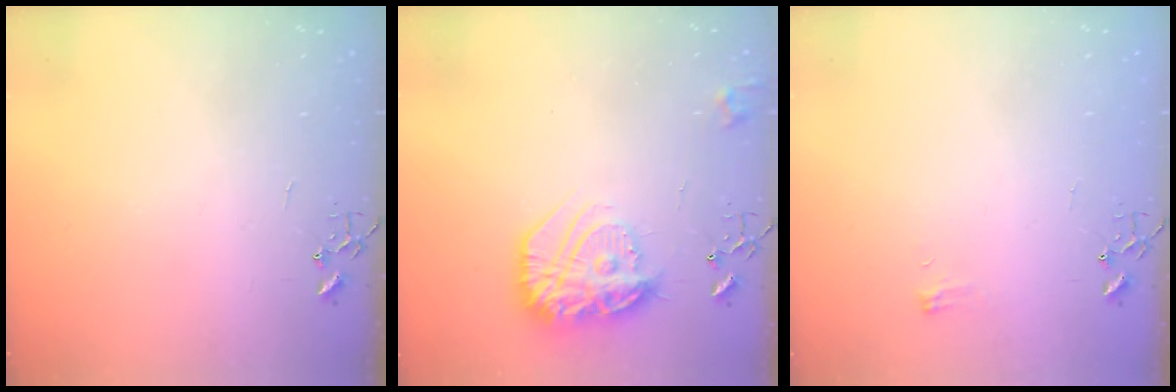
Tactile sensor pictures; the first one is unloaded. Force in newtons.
{"total": 17.9, "press": 17.9, "slide": 0.7}
{"total": 5.3, "press": 5.3, "slide": 0.8}